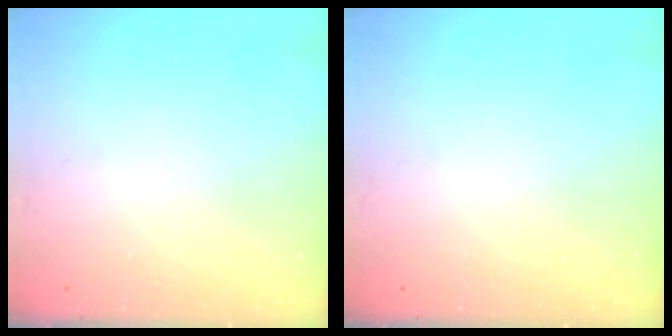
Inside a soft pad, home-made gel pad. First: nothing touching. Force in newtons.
{"total": 0.0}